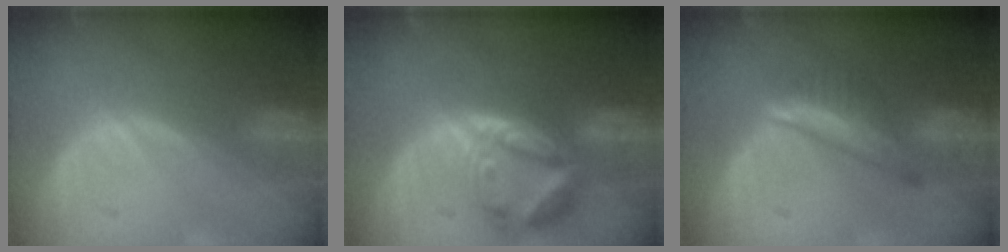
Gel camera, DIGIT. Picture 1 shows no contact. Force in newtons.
{"total": 8.0, "press": 7.0, "slide": 3.9}
{"total": 6.3, "press": 5.8, "slide": 2.6}